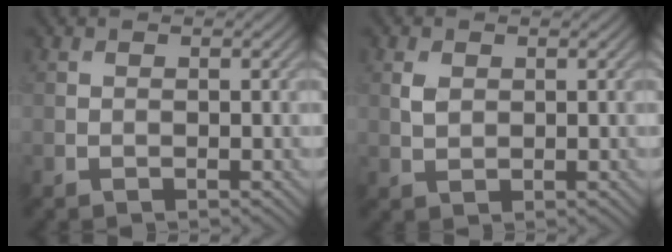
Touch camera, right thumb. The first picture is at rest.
{"total": 1.7, "force": [0.6, 1.2, 1.1], "torque": [-0.028, -0.001, 0.013]}